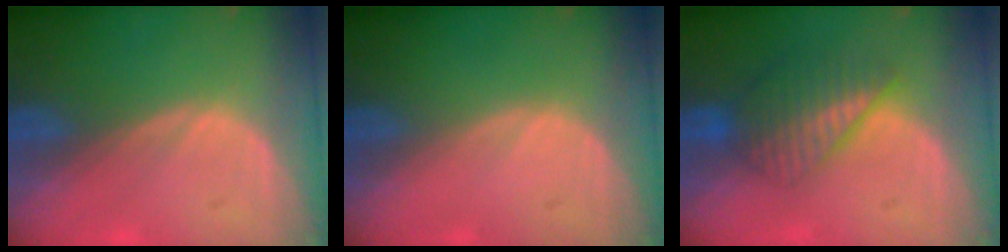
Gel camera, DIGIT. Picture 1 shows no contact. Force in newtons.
{"total": 0.0}
{"total": 6.6, "press": 5.9, "slide": 2.9}